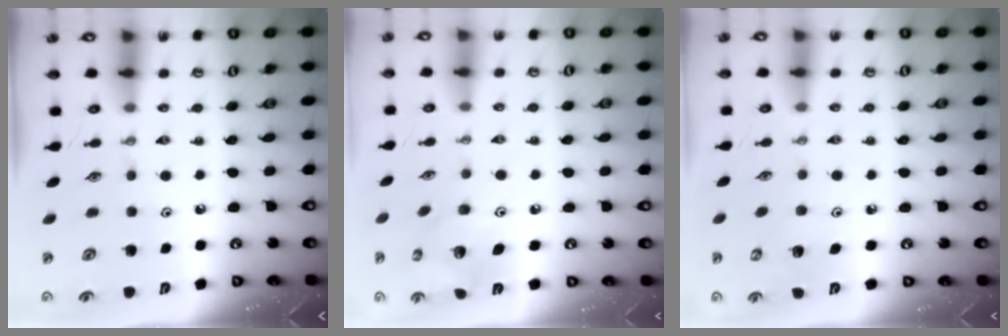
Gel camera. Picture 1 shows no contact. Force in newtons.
{"total": 8.3, "press": 8.3, "slide": 0.1}
{"total": 6.1, "press": 6.1, "slide": 0.5}